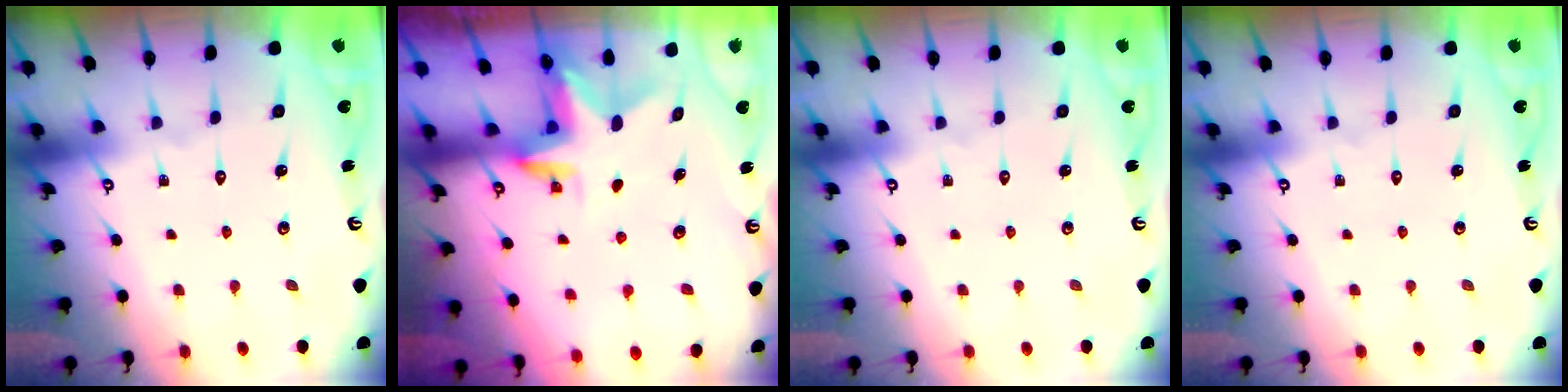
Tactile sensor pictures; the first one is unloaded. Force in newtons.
{"total": 3.0, "press": 3.0, "slide": 0.3}
{"total": 0.0}
{"total": 0.0}